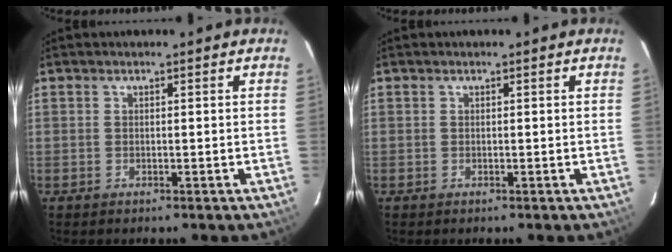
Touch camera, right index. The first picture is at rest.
{"total": 0.0}